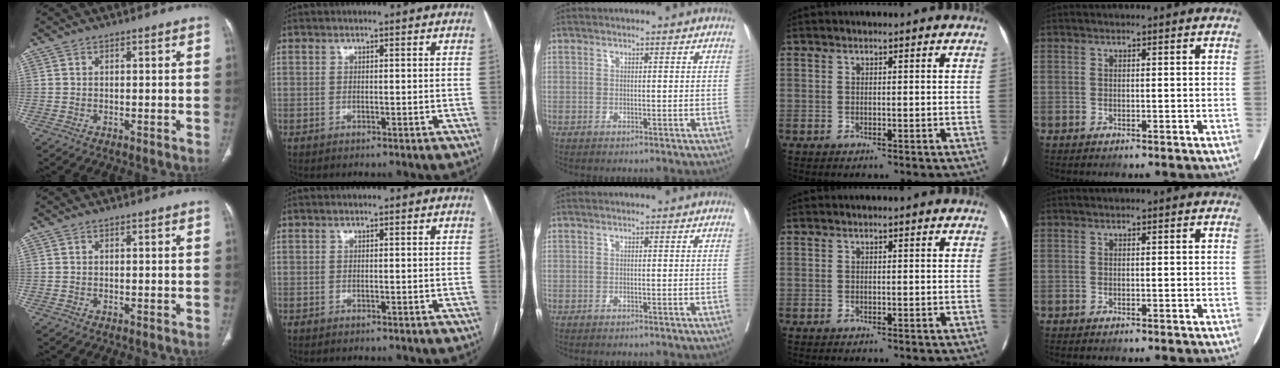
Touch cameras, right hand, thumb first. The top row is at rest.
{}